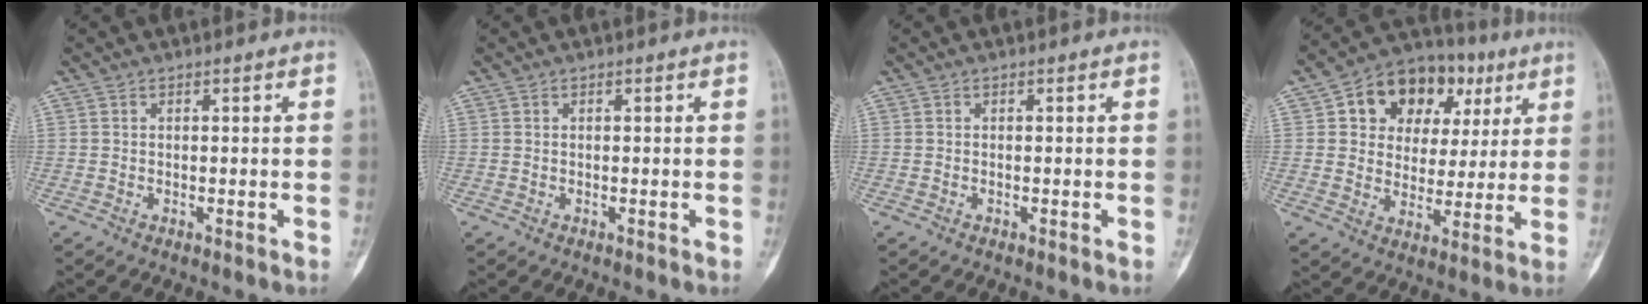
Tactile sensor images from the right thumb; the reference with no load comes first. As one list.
[{"total": 0.0}, {"total": 0.0}, {"total": 16.8, "force": [6.3, 12.4, 9.4], "torque": [-0.086, 0.012, 0.099]}]